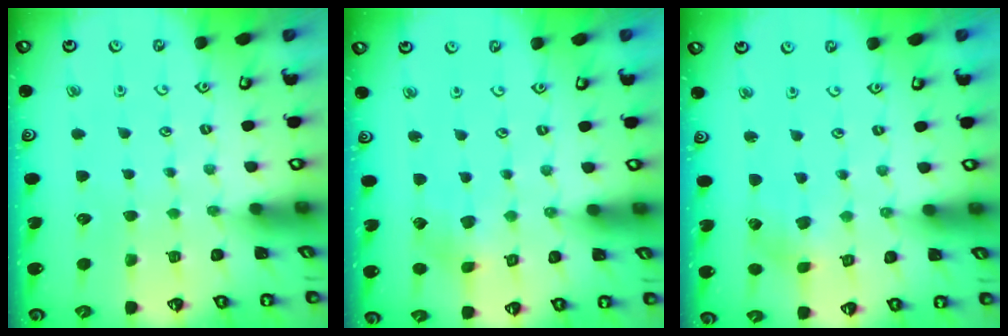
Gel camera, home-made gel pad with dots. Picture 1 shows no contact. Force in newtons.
{"total": 3.0, "press": 3.0, "slide": 0.1}
{"total": 2.6, "press": 2.6, "slide": 0.5}